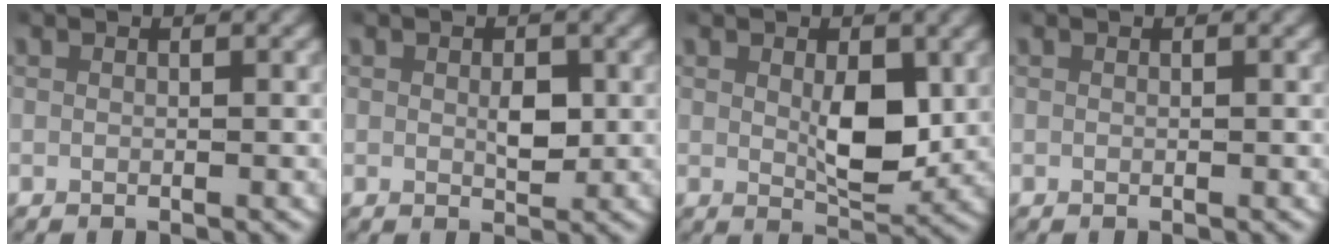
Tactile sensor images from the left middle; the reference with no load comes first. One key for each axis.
{"total": 2.2, "fx": 0.1, "fy": 1.4, "fz": 1.7, "tx": -0.028, "ty": -0.013, "tz": 0.007}
{"total": 4.2, "fx": 0.8, "fy": 2.3, "fz": 3.5, "tx": -0.060, "ty": -0.023, "tz": 0.021}
{"total": 0.0}